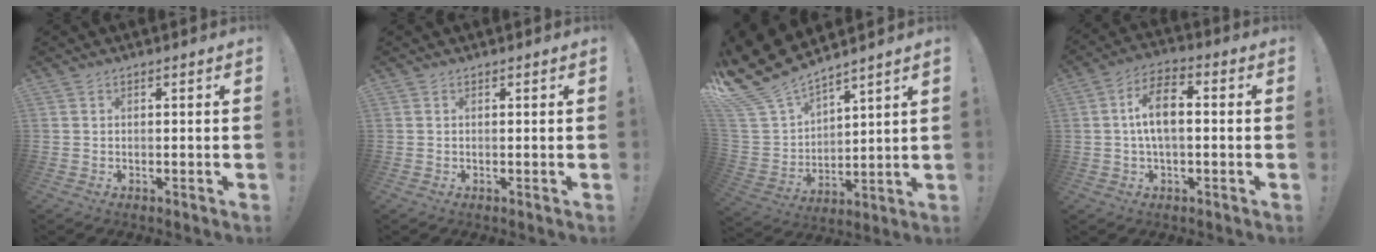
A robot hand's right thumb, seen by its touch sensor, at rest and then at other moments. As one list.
[{"total": 0.7, "force": [0.6, 0.0, -0.3], "torque": [0.012, -0.005, 0.011]}, {"total": 13.0, "force": [11.4, 4.8, 3.8], "torque": [-0.094, -0.096, 0.220]}, {"total": 9.8, "force": [0.5, 4.9, 8.5], "torque": [-0.153, 0.011, 0.010]}]